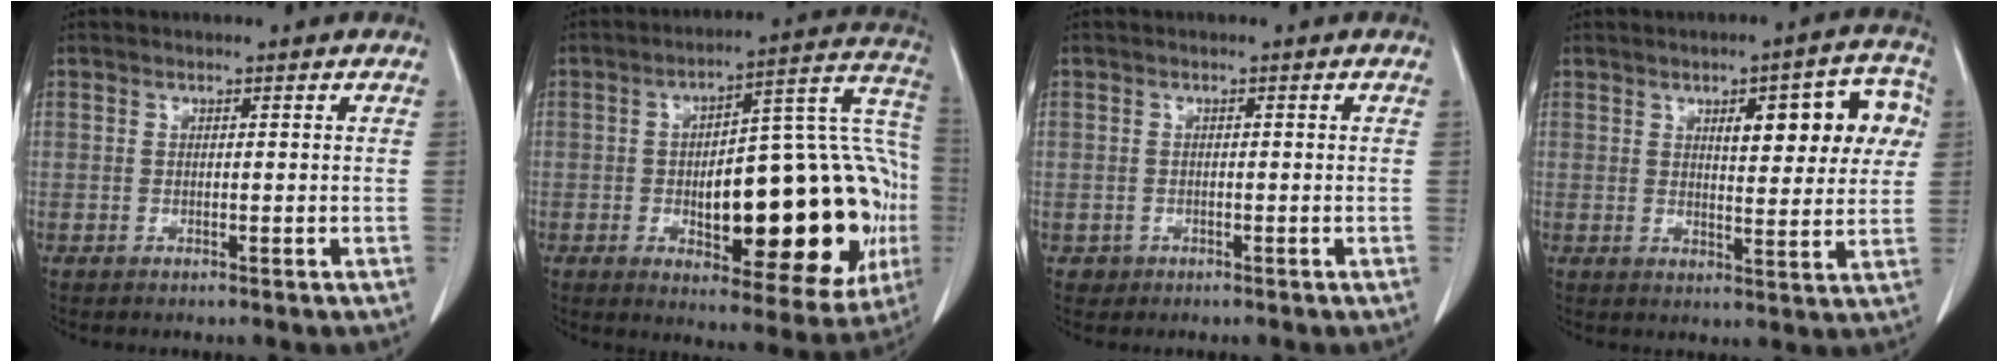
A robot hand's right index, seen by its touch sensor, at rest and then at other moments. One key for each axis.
{"total": 27.8, "fx": -4.2, "fy": 9.1, "fz": 25.9, "tx": -0.284, "ty": 0.035, "tz": -0.040}
{"total": 1.4, "fx": -0.6, "fy": 1.3, "fz": -0.1, "tx": 0.001, "ty": 0.006, "tz": -0.010}
{"total": 11.2, "fx": 3.5, "fy": 3.4, "fz": 10.1, "tx": -0.121, "ty": 0.024, "tz": 0.044}